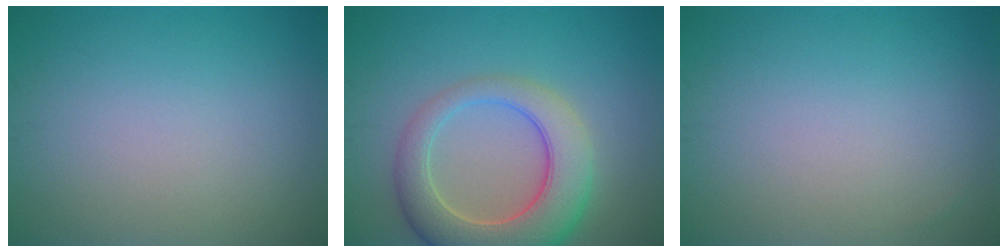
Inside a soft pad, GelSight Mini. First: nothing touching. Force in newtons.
{"total": 7.8, "press": 7.8, "slide": 0.7}
{"total": 0.0}